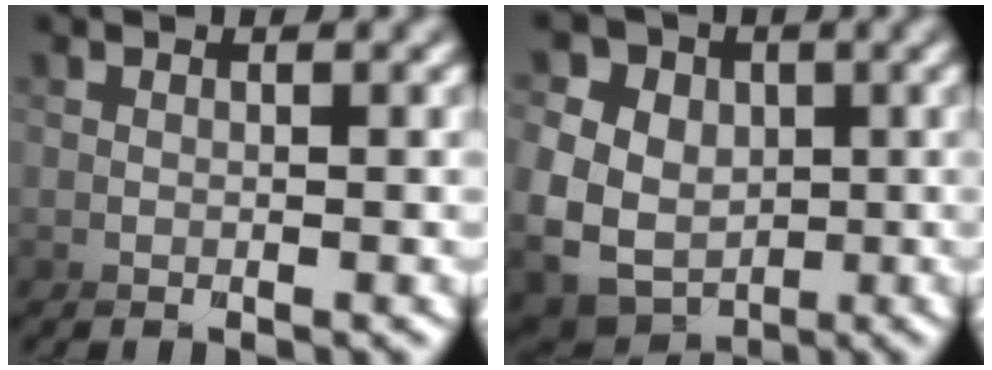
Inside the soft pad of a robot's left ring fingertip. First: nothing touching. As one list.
[{"total": 8.8, "force": [1.0, 8.6, 1.6], "torque": [-0.074, -0.023, 0.007]}]